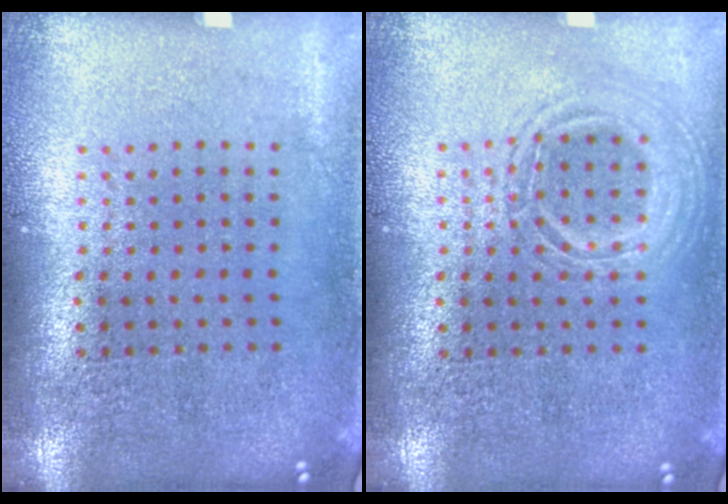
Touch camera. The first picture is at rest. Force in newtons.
{"total": 1.1, "press": 1.0, "slide": 0.1}